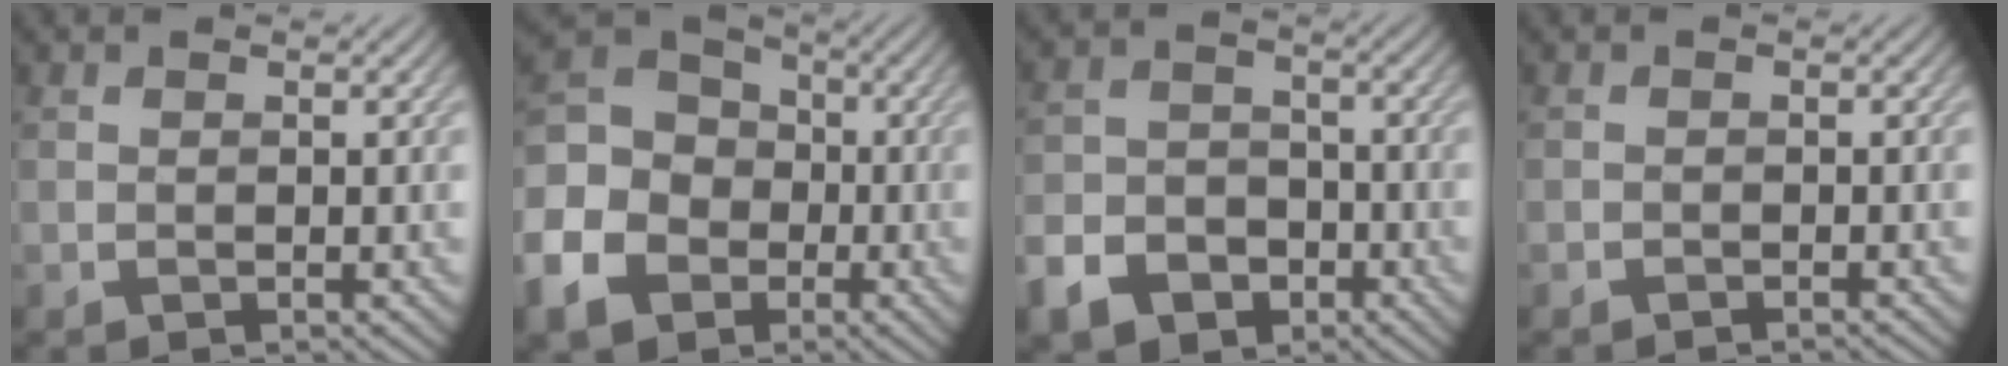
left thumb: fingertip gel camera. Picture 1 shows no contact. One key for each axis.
{"total": 13.2, "fx": -4.5, "fy": 11.0, "fz": 5.9, "tx": -0.206, "ty": -0.044, "tz": -0.095}
{"total": 7.5, "fx": -4.4, "fy": 5.3, "fz": 2.9, "tx": -0.068, "ty": -0.016, "tz": -0.086}
{"total": 0.8, "fx": -0.8, "fy": 0.0, "fz": 0.0, "tx": 0.000, "ty": -0.001, "tz": -0.016}